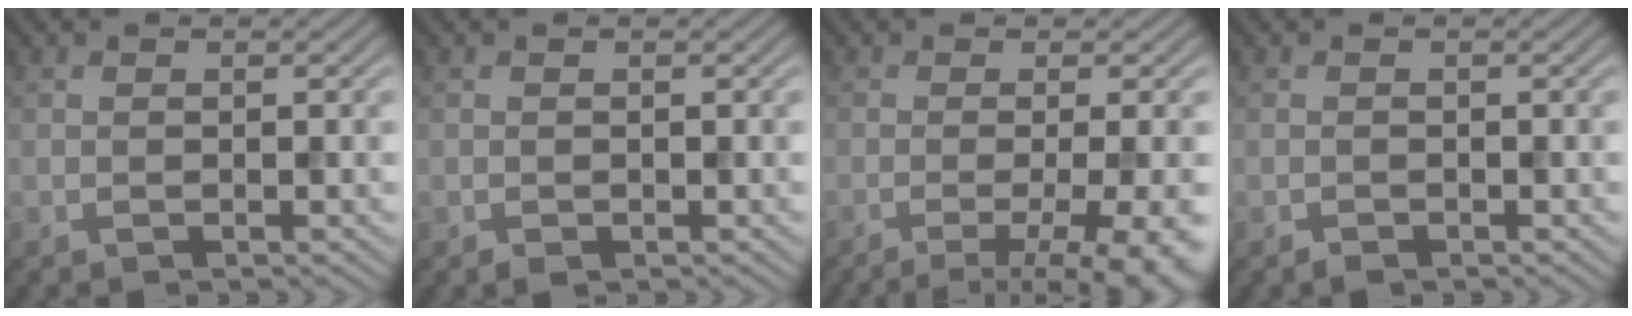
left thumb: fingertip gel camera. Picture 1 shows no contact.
{"total": 0.6, "force": [-0.3, 0.4, 0.3], "torque": [-0.004, -0.004, -0.004]}
{"total": 9.7, "force": [-3.8, 2.6, 8.6], "torque": [-0.102, -0.009, -0.044]}
{"total": 0.6, "force": [-0.5, 0.3, 0.2], "torque": [-0.002, -0.001, -0.008]}